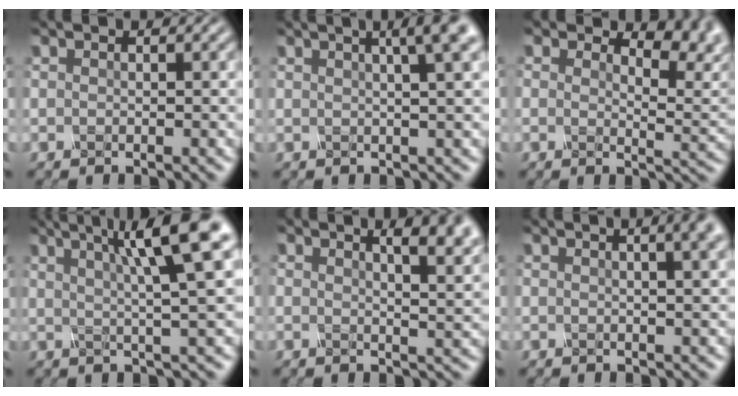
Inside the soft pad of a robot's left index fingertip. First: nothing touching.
{"total": 6.8, "force": [3.3, 2.4, 5.5], "torque": [-0.034, 0.045, 0.008]}
{"total": 5.9, "force": [3.2, 2.9, 4.0], "torque": [-0.051, -0.002, 0.047]}
{"total": 8.8, "force": [3.4, 1.5, 8.0], "torque": [-0.094, 0.023, 0.045]}
{"total": 5.8, "force": [3.0, 2.3, 4.4], "torque": [-0.023, 0.017, 0.026]}
{"total": 7.5, "force": [3.7, 3.5, 5.5], "torque": [-0.017, 0.055, 0.006]}